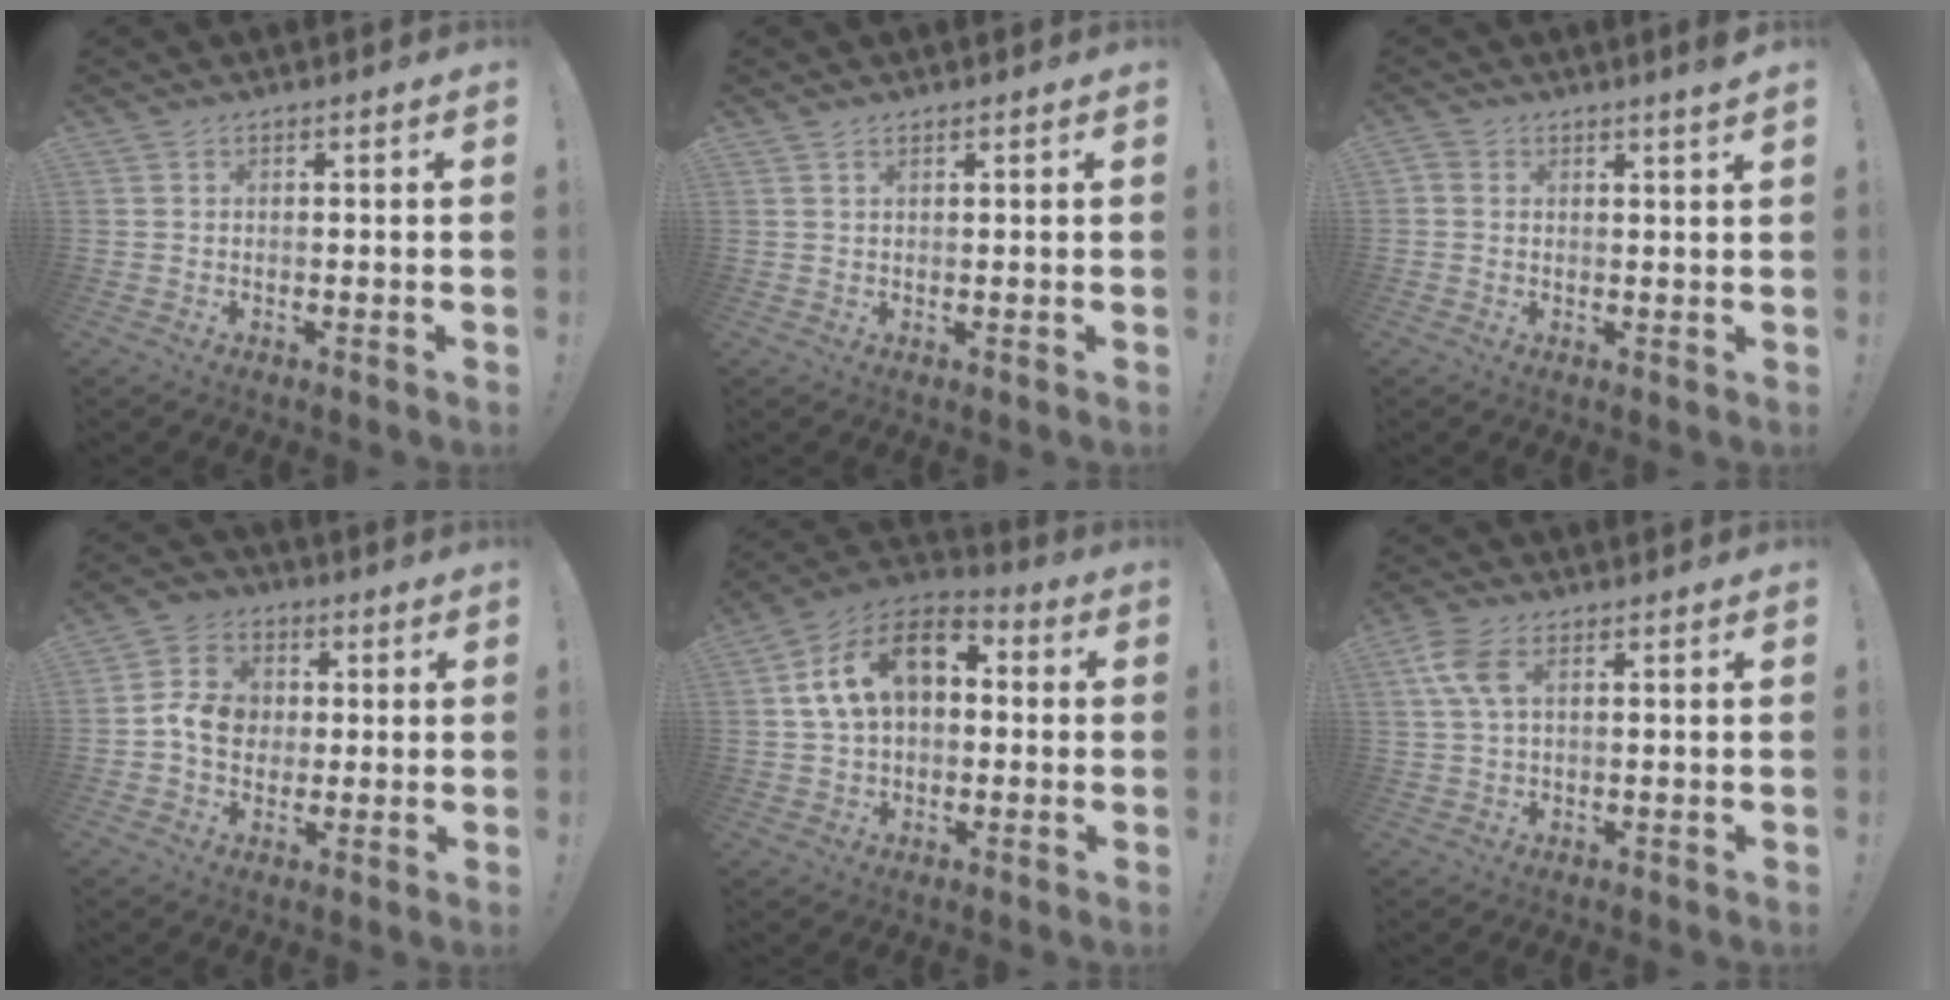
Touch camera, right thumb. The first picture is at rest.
{"total": 0.9, "force": [0.7, 0.3, 0.4], "torque": [-0.006, 0.000, 0.013]}
{"total": 2.1, "force": [1.7, 0.1, 1.2], "torque": [-0.019, -0.013, 0.029]}
{"total": 9.8, "force": [0.4, 8.5, 4.8], "torque": [-0.069, 0.019, 0.016]}
{"total": 15.8, "force": [4.1, 10.2, 11.3], "torque": [-0.191, 0.012, 0.075]}
{"total": 6.7, "force": [1.9, 3.1, 5.6], "torque": [-0.122, 0.003, 0.036]}